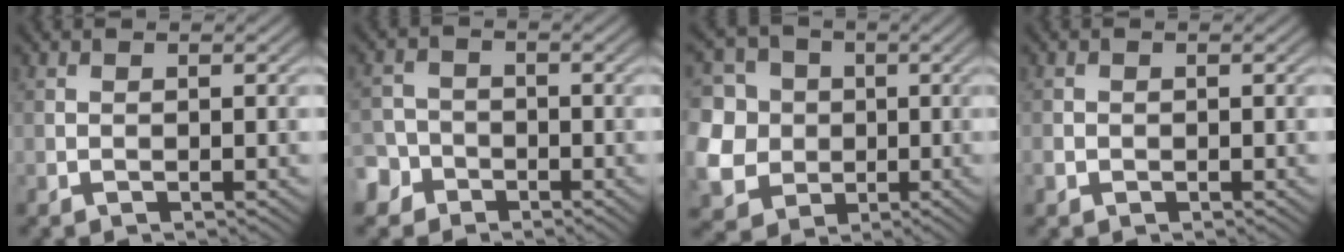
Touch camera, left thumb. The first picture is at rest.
{"total": 4.5, "force": [-2.7, 3.4, 1.1], "torque": [-0.014, -0.003, -0.062]}
{"total": 12.0, "force": [0.5, 11.0, 4.8], "torque": [-0.188, 0.006, -0.011]}
{"total": 1.1, "force": [-0.4, 1.0, 0.3], "torque": [-0.008, -0.006, -0.010]}